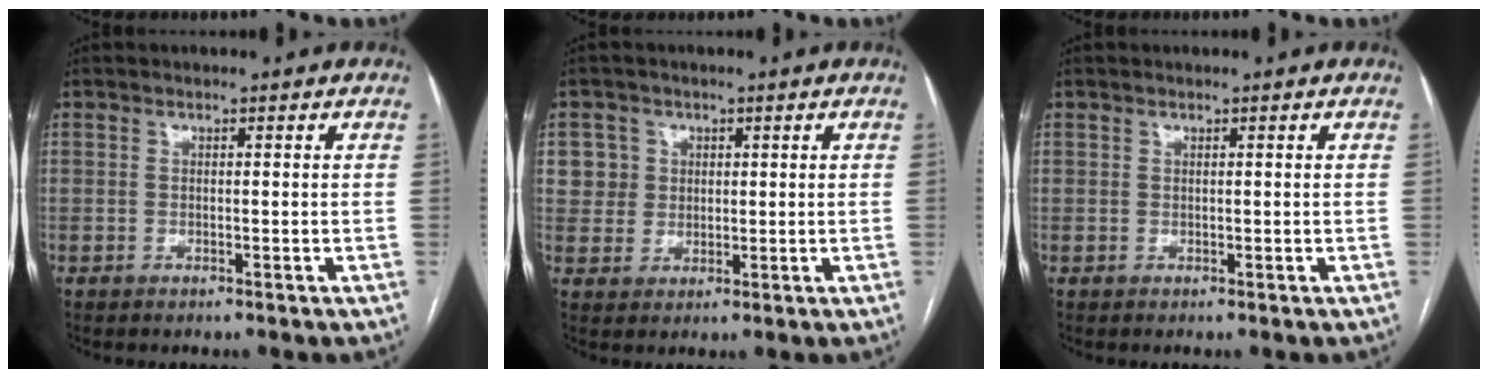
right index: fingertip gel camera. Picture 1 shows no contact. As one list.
[{"total": 4.2, "force": [1.3, 4.0, 0.0], "torque": [0.014, 0.007, 0.024]}, {"total": 0.0}]